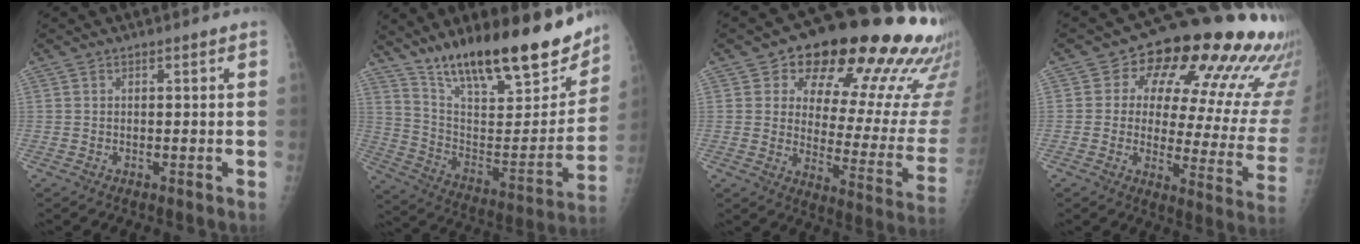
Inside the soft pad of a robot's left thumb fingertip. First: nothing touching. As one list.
[{"total": 26.9, "force": [19.7, 8.0, 16.5], "torque": [-0.221, -0.078, 0.315]}, {"total": 26.5, "force": [18.0, 11.4, 15.9], "torque": [-0.166, -0.072, 0.227]}, {"total": 23.7, "force": [12.8, 11.1, 16.6], "torque": [-0.181, -0.036, 0.156]}]